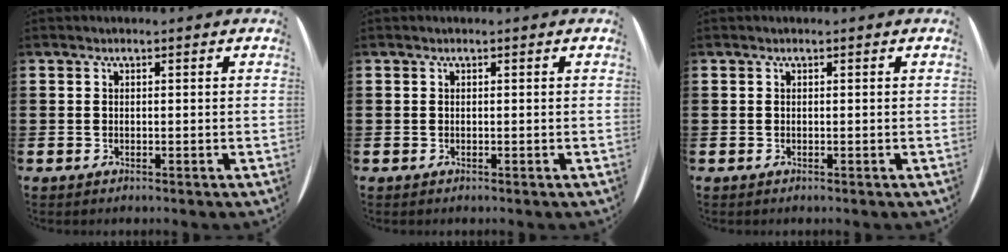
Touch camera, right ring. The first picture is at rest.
{"total": 0.0}
{"total": 0.0}